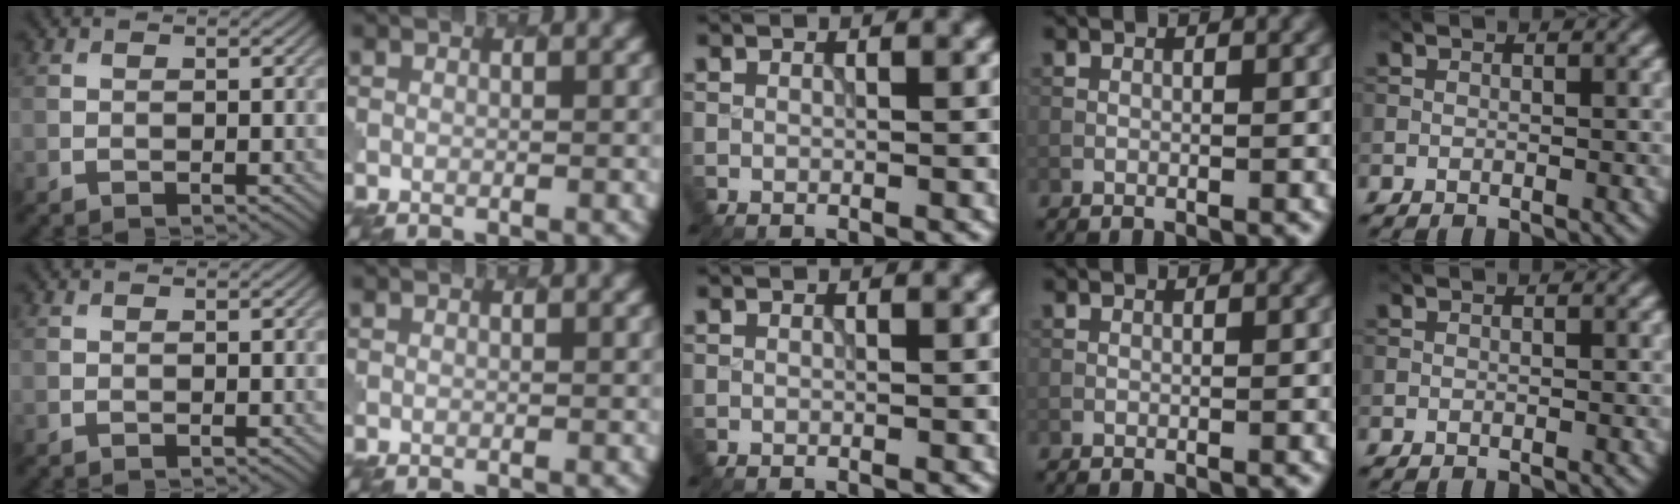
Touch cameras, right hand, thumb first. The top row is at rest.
{}